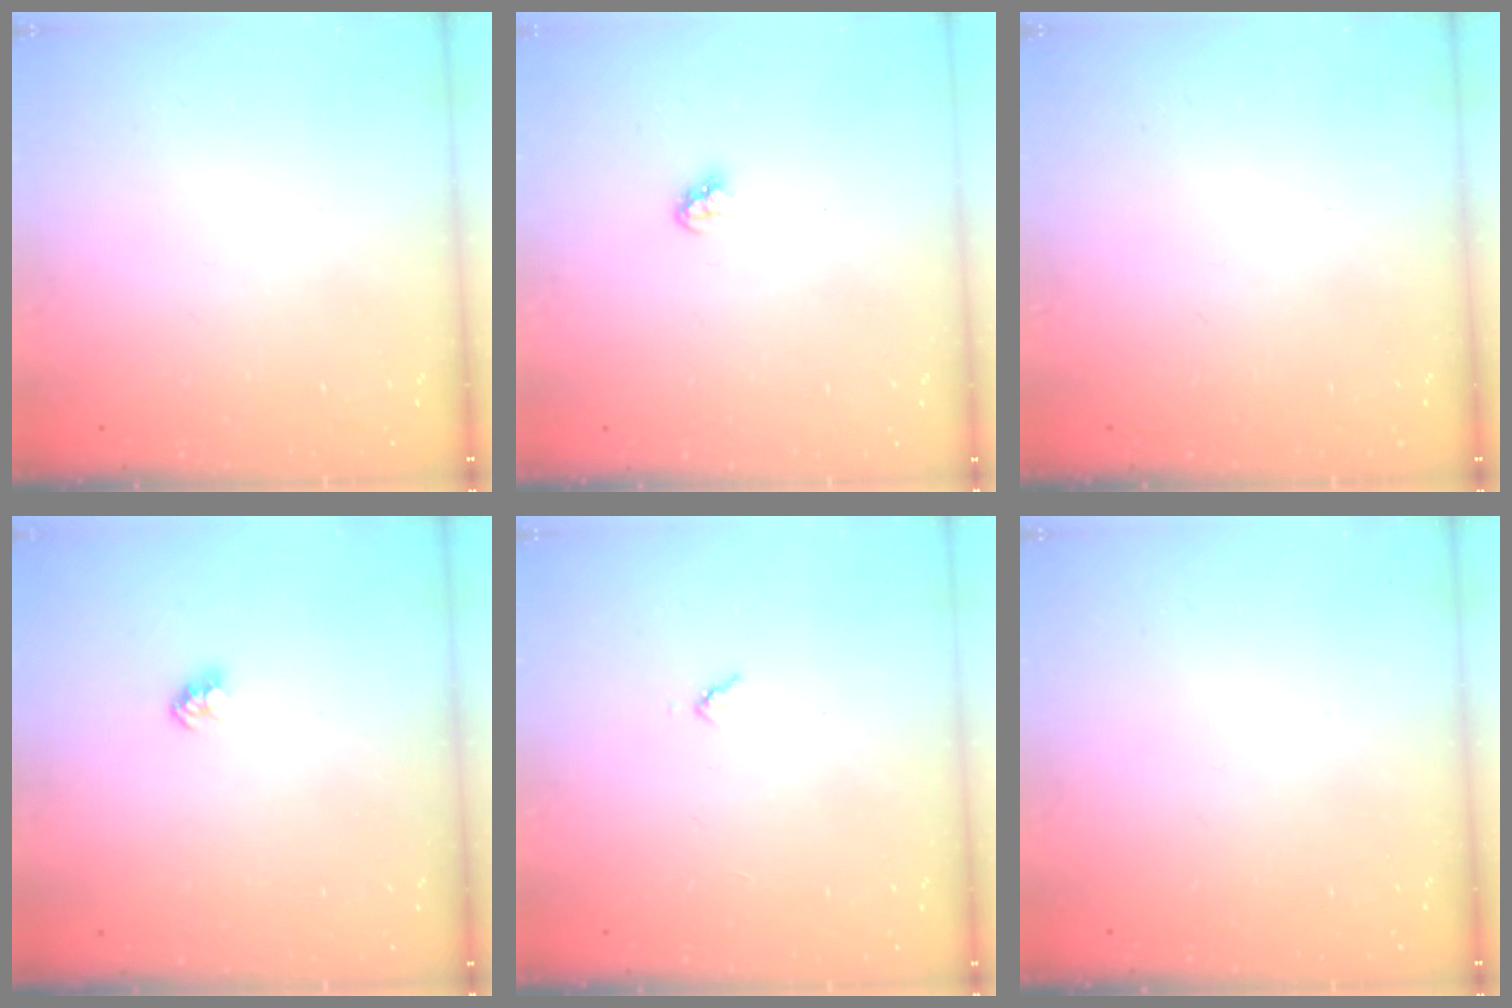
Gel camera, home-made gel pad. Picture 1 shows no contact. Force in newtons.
{"total": 2.9, "press": 2.9, "slide": 0.2}
{"total": 0.0}
{"total": 2.3, "press": 2.3, "slide": 0.1}
{"total": 3.0, "press": 3.0, "slide": 0.3}
{"total": 0.0}